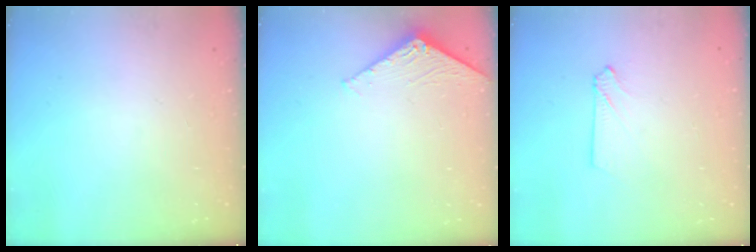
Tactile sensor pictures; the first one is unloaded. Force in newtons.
{"total": 2.4, "press": 2.4, "slide": 0.2}
{"total": 2.4, "press": 2.4, "slide": 0.3}